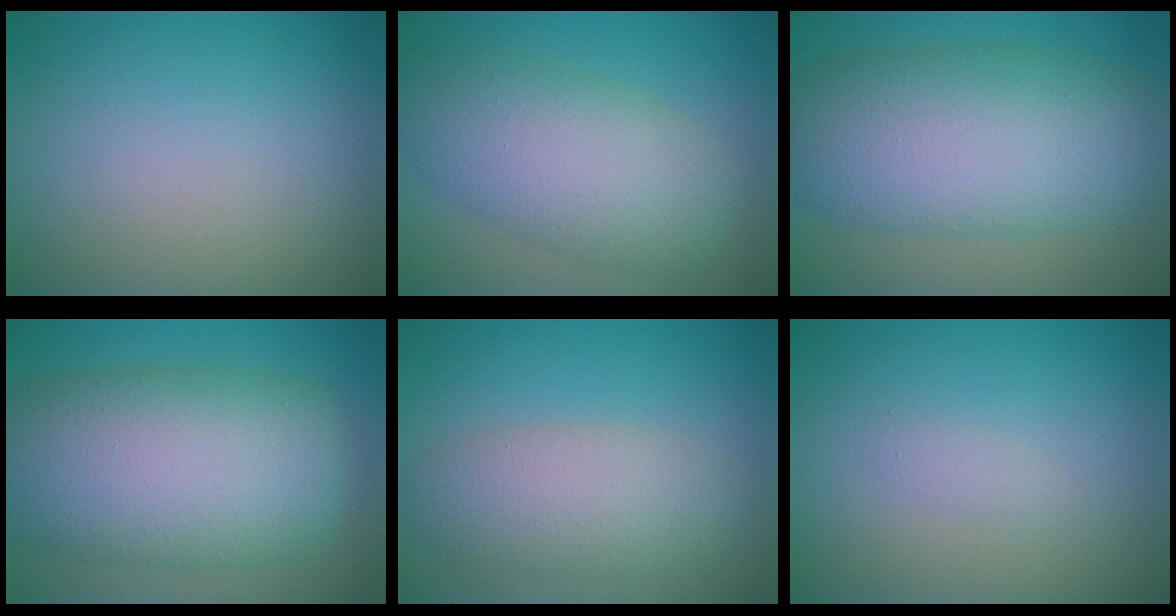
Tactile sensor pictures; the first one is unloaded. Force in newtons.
{"total": 8.2, "press": 8.2, "slide": 0.3}
{"total": 11.3, "press": 11.3, "slide": 0.3}
{"total": 13.3, "press": 13.3, "slide": 0.3}
{"total": 4.9, "press": 4.8, "slide": 0.4}
{"total": 0.7, "press": 0.7, "slide": 0.0}